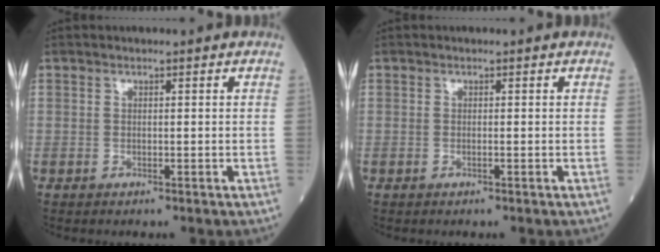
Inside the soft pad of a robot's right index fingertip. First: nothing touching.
{"total": 0.0}